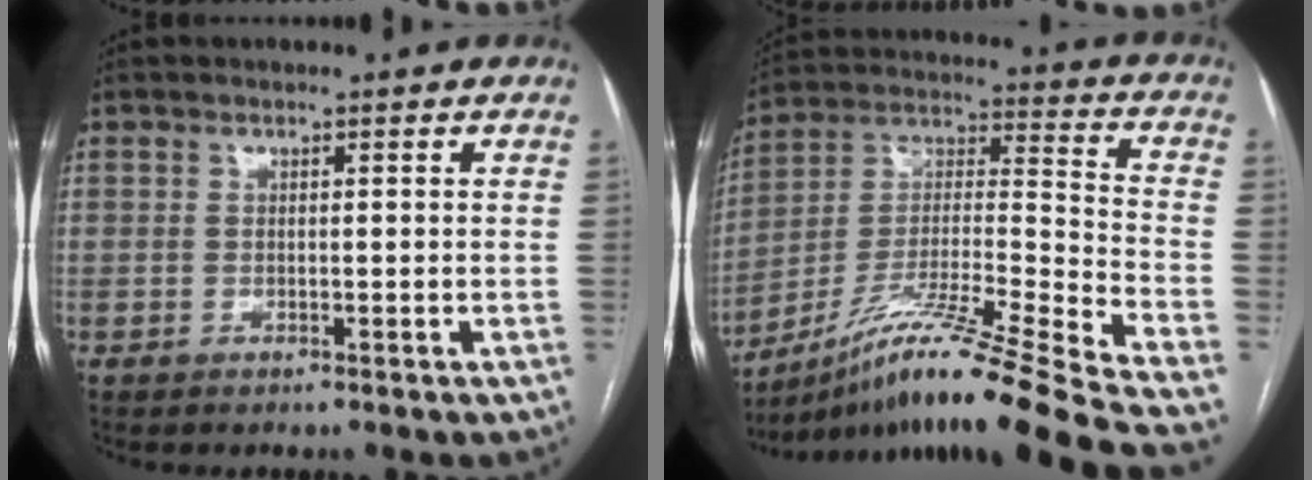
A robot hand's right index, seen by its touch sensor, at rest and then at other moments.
{"total": 24.8, "force": [-19.7, -2.1, 14.9], "torque": [-0.231, -0.009, -0.346]}